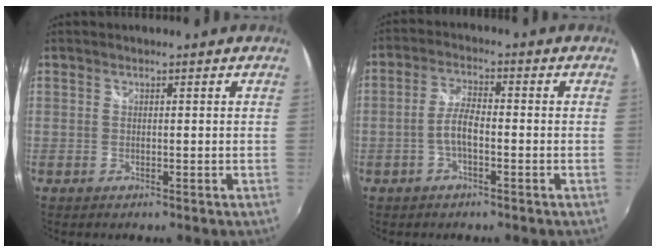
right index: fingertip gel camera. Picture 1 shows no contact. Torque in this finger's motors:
{"motor_torque": [0.17, -0.12, 0.31, 0.08]}